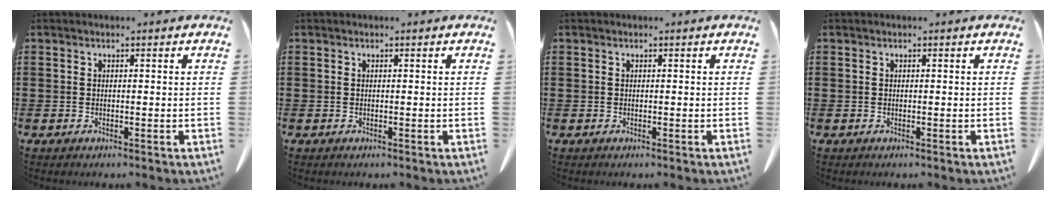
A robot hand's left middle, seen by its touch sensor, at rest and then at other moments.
{"total": 0.0}
{"total": 0.0}
{"total": 0.0}